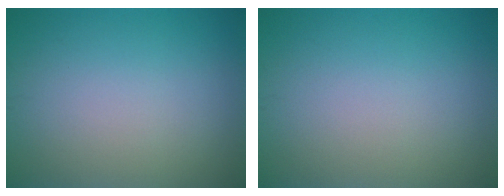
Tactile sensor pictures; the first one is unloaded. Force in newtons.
{"total": 0.0}